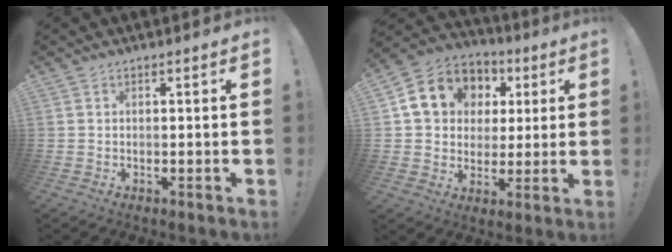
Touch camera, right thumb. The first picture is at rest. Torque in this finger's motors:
{"motor_torque": [1.38, 2.79, 0.37, 0.58, 0.05]}